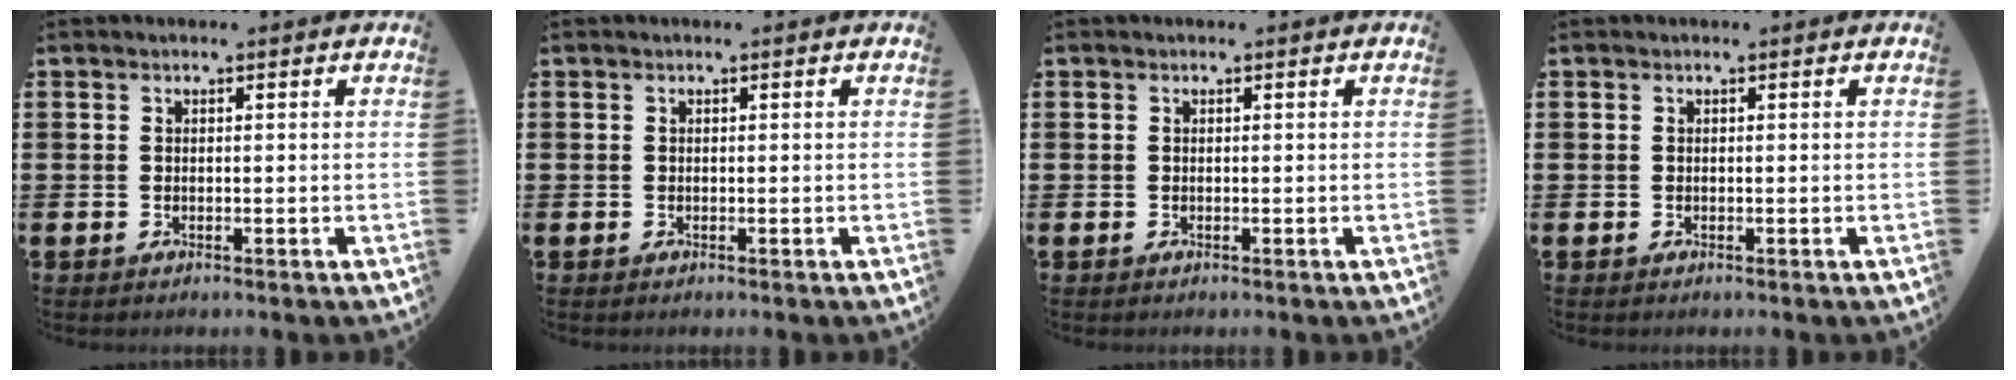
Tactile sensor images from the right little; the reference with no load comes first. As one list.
[{"total": 0.0}, {"total": 0.0}, {"total": 0.0}]